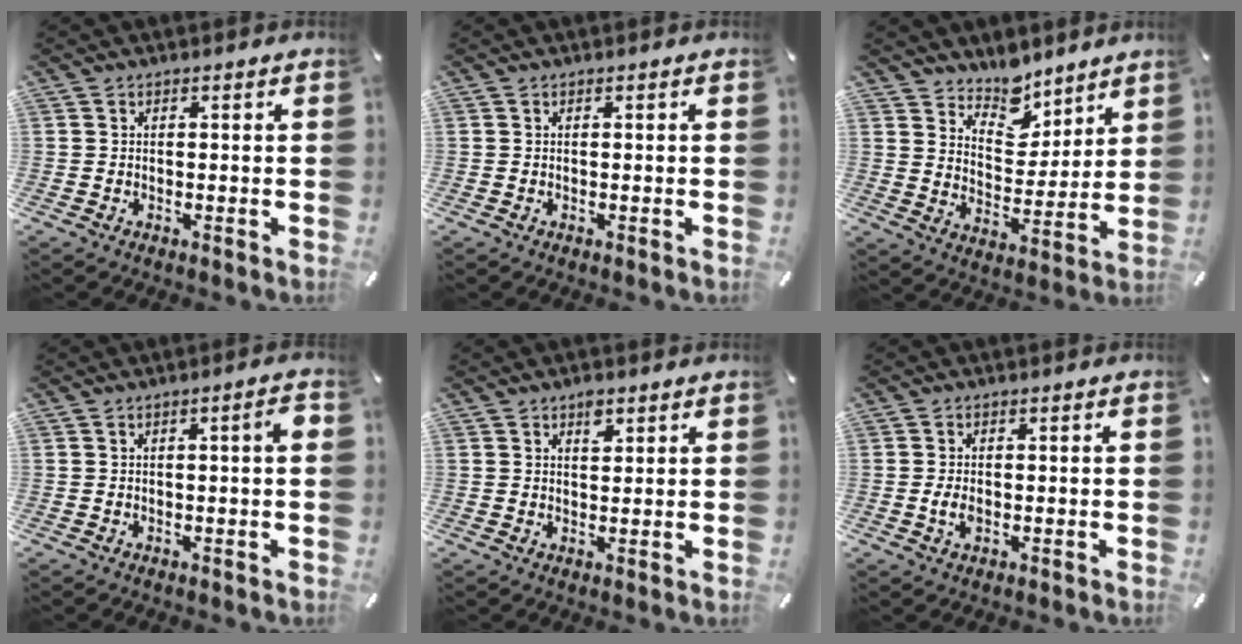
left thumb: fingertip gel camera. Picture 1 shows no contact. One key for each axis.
{"total": 0.0}
{"total": 9.0, "fx": 7.8, "fy": 4.5, "fz": 0.1, "tx": -0.008, "ty": -0.079, "tz": 0.146}
{"total": 3.9, "fx": 0.5, "fy": 0.6, "fz": 3.9, "tx": -0.070, "ty": 0.004, "tz": 0.005}
{"total": 2.8, "fx": 1.6, "fy": 1.6, "fz": 1.6, "tx": -0.011, "ty": -0.007, "tz": 0.024}
{"total": 2.7, "fx": -0.4, "fy": 1.6, "fz": 2.2, "tx": -0.047, "ty": 0.000, "tz": -0.009}